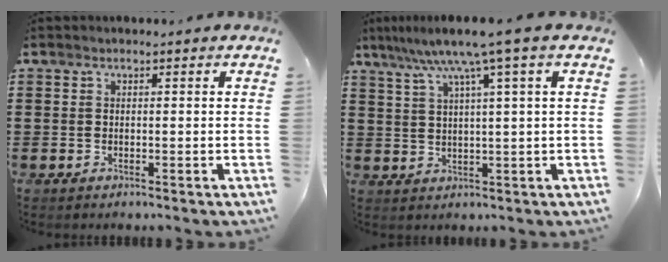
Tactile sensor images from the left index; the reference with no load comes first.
{"total": 7.1, "force": [3.9, -0.6, 6.0], "torque": [-0.127, -0.011, 0.061]}